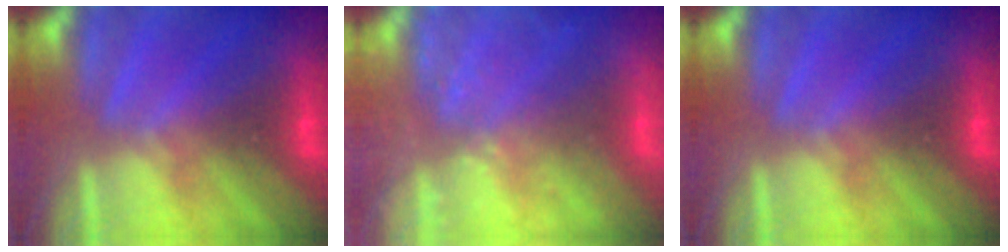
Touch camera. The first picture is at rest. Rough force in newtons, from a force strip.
{"total": 6.8}
{"total": 0.0}